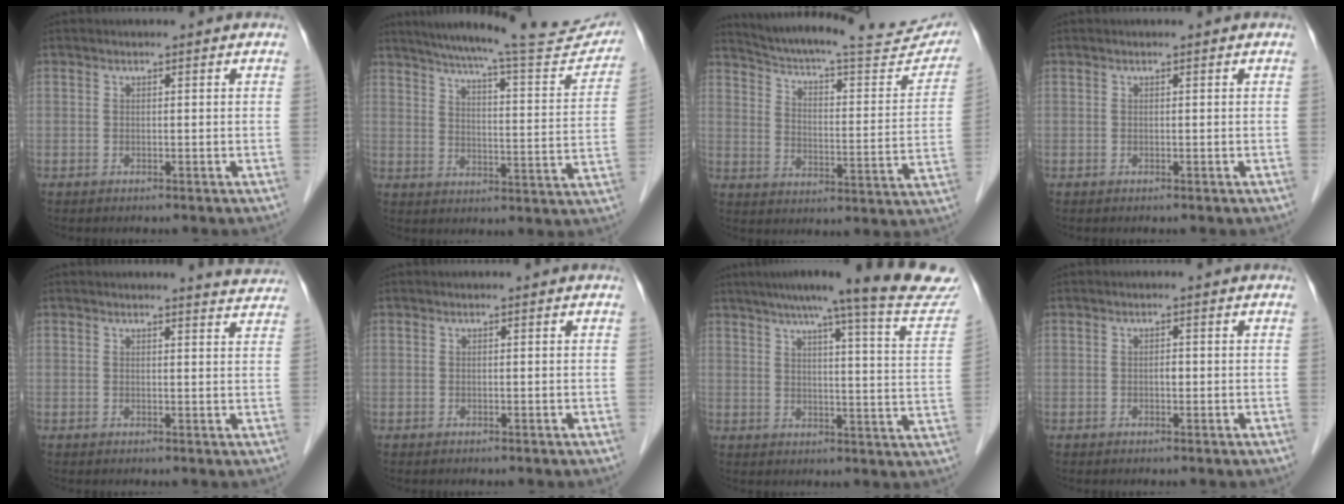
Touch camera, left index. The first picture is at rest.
{"total": 22.2, "force": [20.2, 1.7, 9.1], "torque": [-0.135, -0.043, 0.259]}
{"total": 27.2, "force": [24.6, 4.5, 10.6], "torque": [-0.163, -0.049, 0.316]}
{"total": 0.0}
{"total": 4.0, "force": [4.0, 0.0, 0.3], "torque": [-0.008, -0.019, 0.027]}
{"total": 0.0}
{"total": 20.7, "force": [18.1, -0.2, 10.1], "torque": [-0.138, -0.038, 0.213]}
{"total": 0.8, "force": [-0.1, 0.4, 0.6], "torque": [-0.009, 0.002, -0.004]}